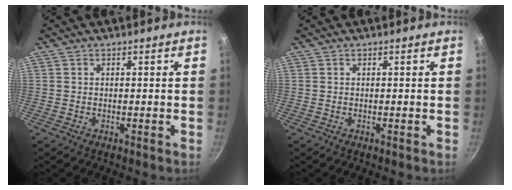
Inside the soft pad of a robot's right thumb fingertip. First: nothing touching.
{"total": 0.0}